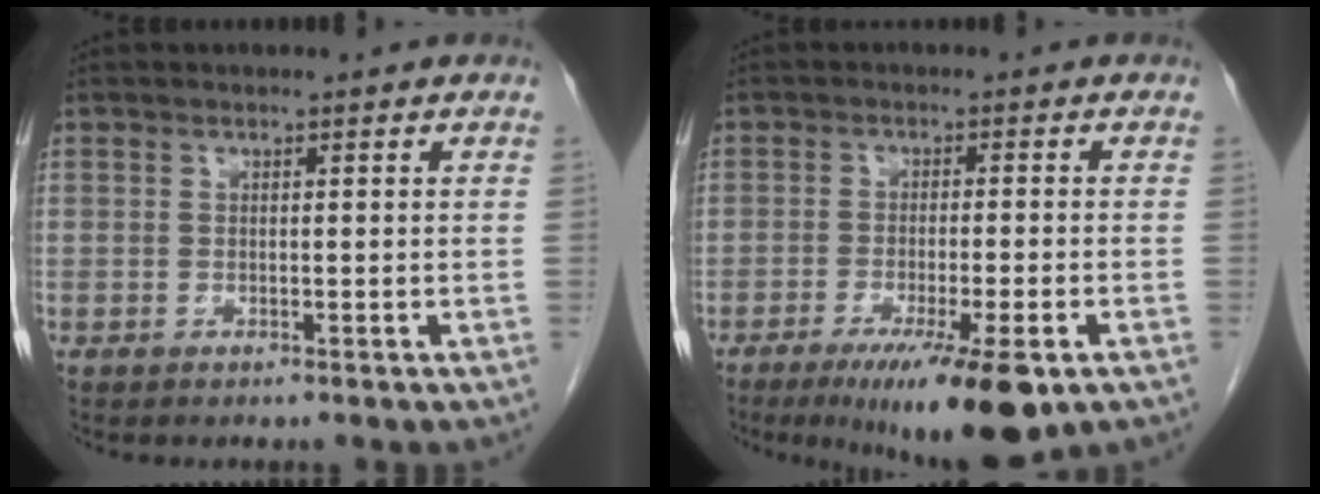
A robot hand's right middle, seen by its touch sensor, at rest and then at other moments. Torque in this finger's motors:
{"motor_torque": [1.58, -0.56, 0.47, 0.18]}